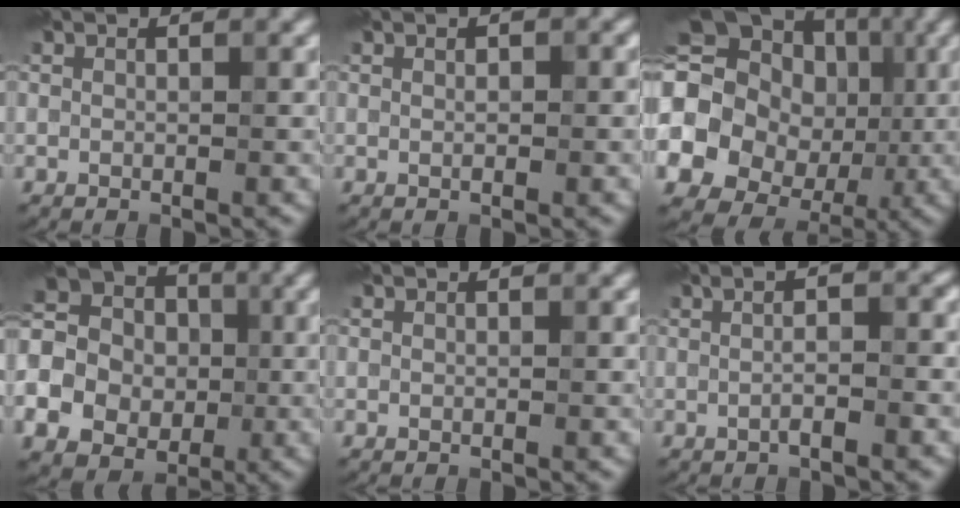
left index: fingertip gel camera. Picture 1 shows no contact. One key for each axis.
{"total": 1.6, "fx": 0.2, "fy": 0.7, "fz": 1.4, "tx": -0.011, "ty": -0.002, "tz": 0.005}
{"total": 19.3, "fx": -0.5, "fy": 17.3, "fz": 8.7, "tx": -0.181, "ty": 0.016, "tz": -0.039}
{"total": 15.3, "fx": -2.5, "fy": 13.9, "fz": 5.8, "tx": -0.172, "ty": 0.005, "tz": -0.075}
{"total": 0.0}
{"total": 2.5, "fx": -0.2, "fy": 0.4, "fz": 2.4, "tx": -0.035, "ty": 0.002, "tz": -0.007}